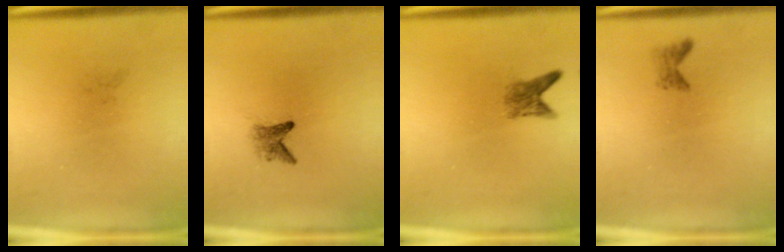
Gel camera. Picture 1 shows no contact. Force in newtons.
{"total": 2.0}
{"total": 2.3}
{"total": 0.9}